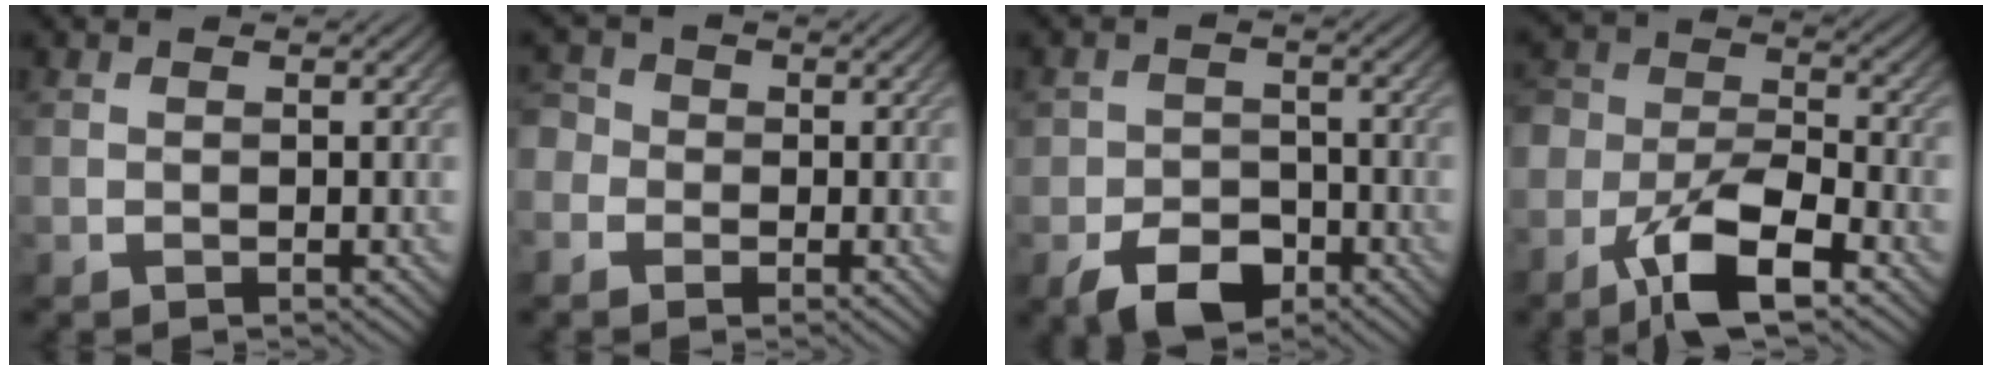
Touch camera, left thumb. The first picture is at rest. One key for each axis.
{"total": 3.5, "fx": -1.0, "fy": 3.3, "fz": 0.8, "tx": -0.024, "ty": 0.006, "tz": -0.038}
{"total": 5.9, "fx": -3.5, "fy": 3.8, "fz": 2.9, "tx": -0.050, "ty": -0.007, "tz": -0.067}
{"total": 9.9, "fx": -5.9, "fy": 4.3, "fz": 6.6, "tx": -0.123, "ty": 0.000, "tz": -0.120}